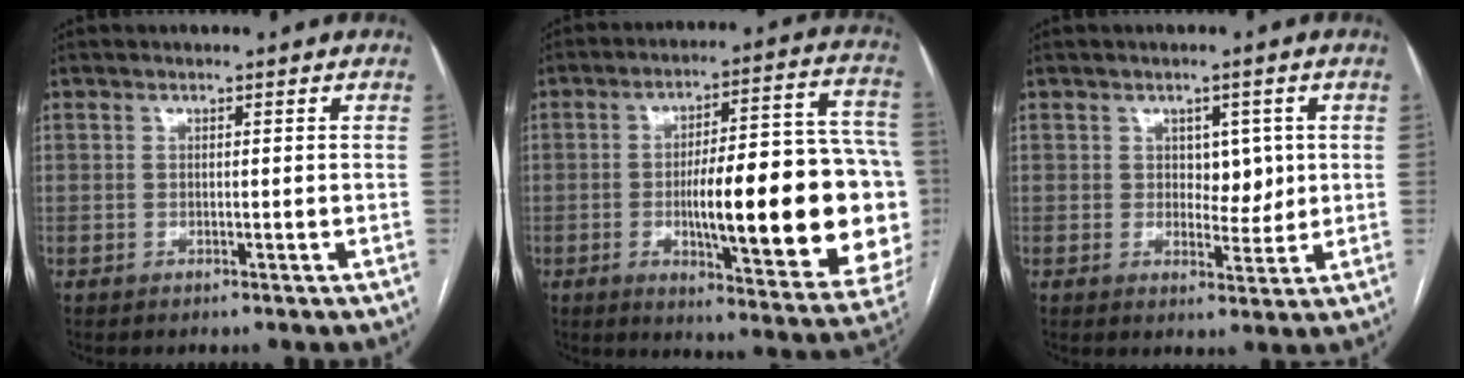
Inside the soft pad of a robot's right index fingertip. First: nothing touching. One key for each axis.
{"total": 27.3, "fx": -3.5, "fy": 5.2, "fz": 26.6, "tx": -0.285, "ty": 0.020, "tz": -0.041}
{"total": 4.2, "fx": 0.9, "fy": 2.7, "fz": 3.1, "tx": -0.035, "ty": 0.001, "tz": 0.018}